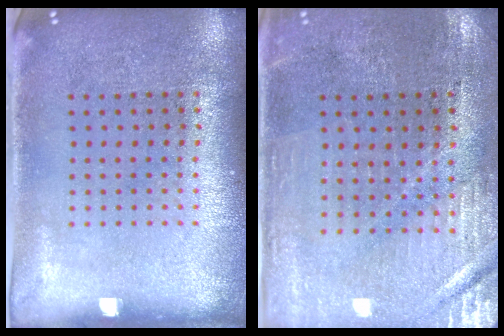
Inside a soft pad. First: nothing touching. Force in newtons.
{"total": 0.7, "press": 0.6, "slide": 0.2}